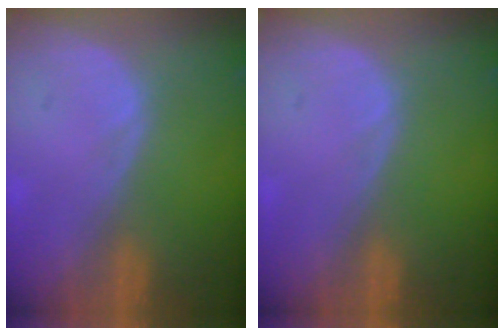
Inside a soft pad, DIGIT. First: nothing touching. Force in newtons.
{"total": 0.0}